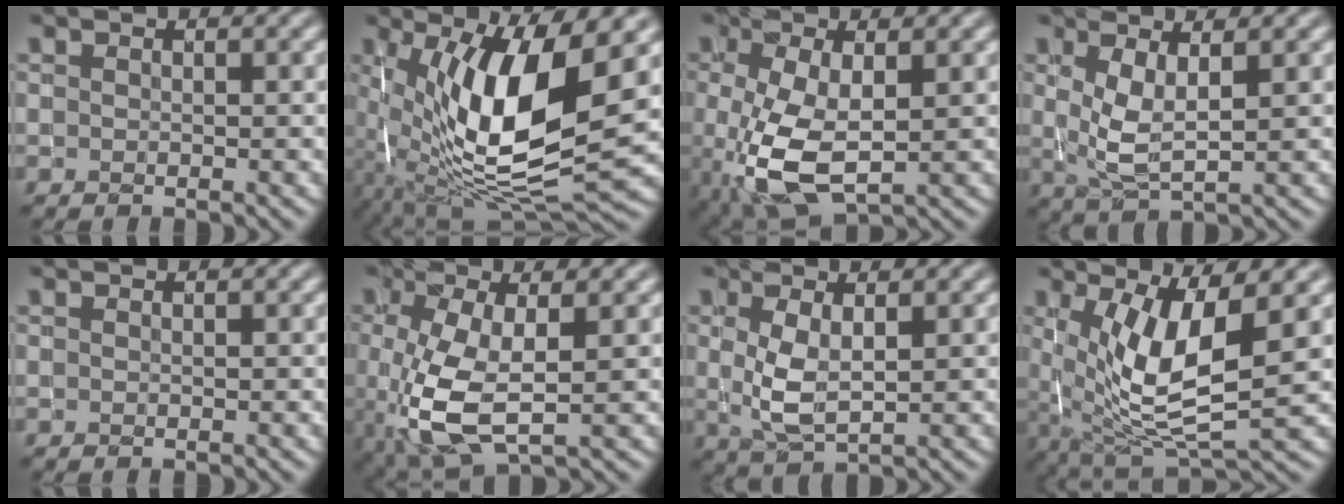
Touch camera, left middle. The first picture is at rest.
{"total": 13.0, "force": [1.3, 4.8, 12.0], "torque": [-0.226, -0.016, 0.027]}
{"total": 6.4, "force": [-1.2, 3.0, 5.5], "torque": [-0.132, -0.010, -0.015]}
{"total": 3.0, "force": [0.8, 1.0, 2.7], "torque": [-0.060, -0.009, 0.023]}
{"total": 0.0}
{"total": 6.6, "force": [-1.3, 2.9, 5.8], "torque": [-0.140, -0.011, -0.017]}
{"total": 3.2, "force": [0.5, 1.4, 2.8], "torque": [-0.064, -0.003, 0.015]}
{"total": 8.4, "force": [1.1, 3.1, 7.8], "torque": [-0.150, -0.014, 0.029]}